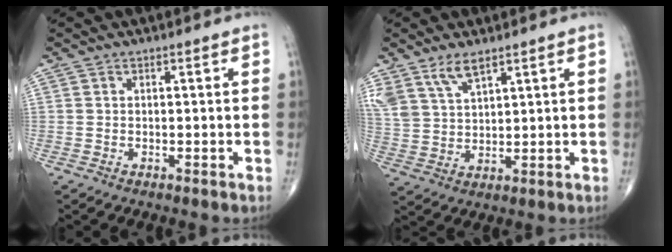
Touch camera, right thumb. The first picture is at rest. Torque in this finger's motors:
{"motor_torque": [-0.47, 0.71, 0.47, 0.61, 0.04]}